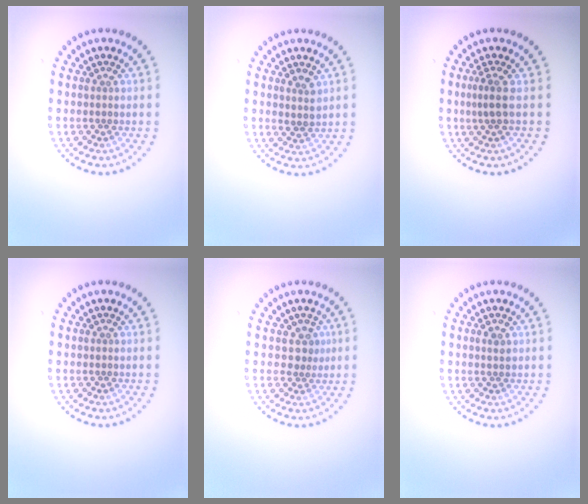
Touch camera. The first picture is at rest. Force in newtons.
{"total": 1.5, "press": 1.3, "slide": 0.8}
{"total": 1.7, "press": 1.2, "slide": 1.1}
{"total": 0.0}
{"total": 1.8, "press": 1.2, "slide": 1.3}
{"total": 0.9, "press": 0.9, "slide": 0.1}